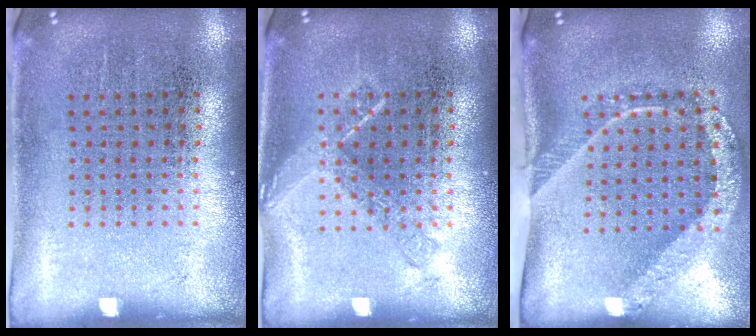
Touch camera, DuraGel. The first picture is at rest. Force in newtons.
{"total": 1.1, "press": 1.0, "slide": 0.2}
{"total": 2.4, "press": 1.7, "slide": 1.7}